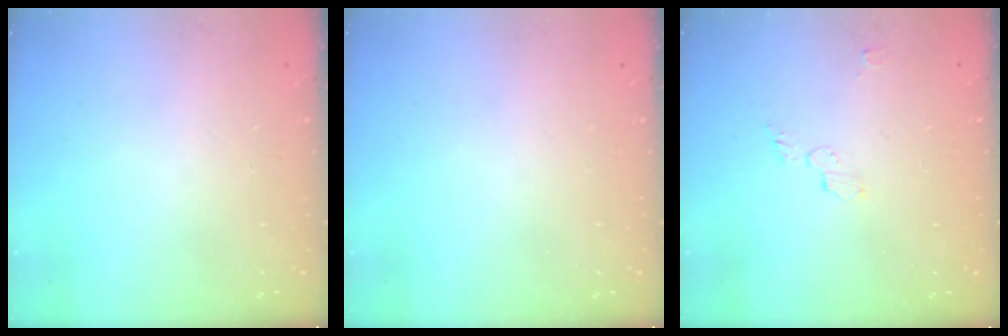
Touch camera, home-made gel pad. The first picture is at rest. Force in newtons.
{"total": 0.0}
{"total": 3.4, "press": 3.4, "slide": 0.0}